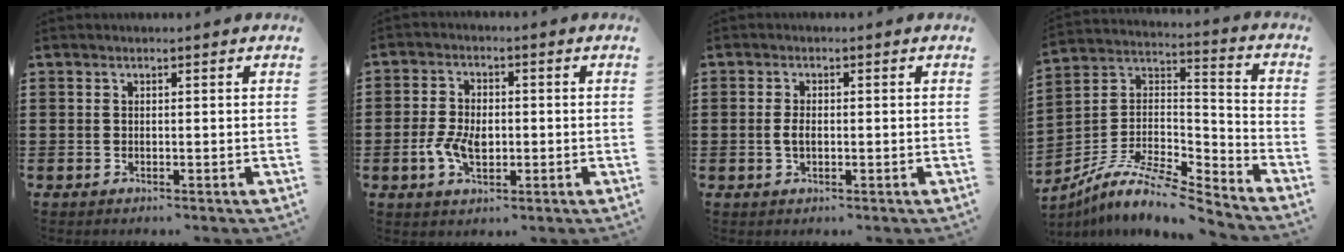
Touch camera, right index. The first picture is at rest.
{"total": 5.2, "force": [-0.9, 3.4, 3.9], "torque": [-0.087, 0.003, -0.019]}
{"total": 2.2, "force": [-0.2, 1.1, 1.9], "torque": [-0.045, 0.000, -0.007]}
{"total": 9.4, "force": [-7.8, 2.1, 4.8], "torque": [-0.100, 0.010, -0.159]}